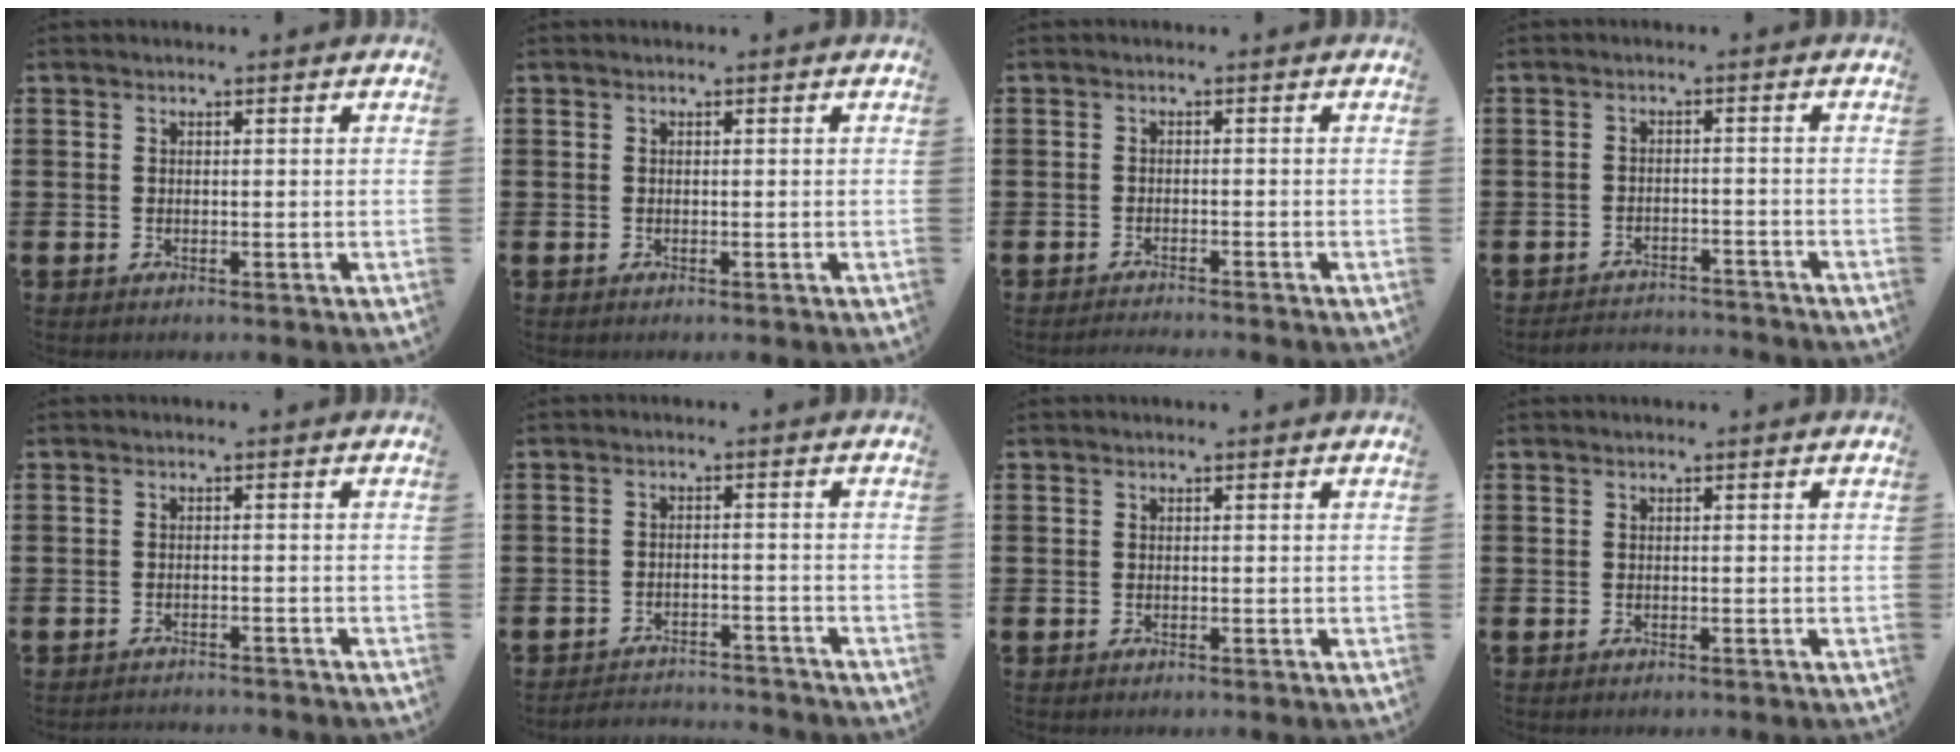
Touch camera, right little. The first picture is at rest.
{"total": 0.0}
{"total": 1.1, "force": [-1.1, -0.2, 0.1], "torque": [-0.002, 0.000, -0.022]}
{"total": 2.4, "force": [-2.4, 0.0, -0.1], "torque": [-0.005, 0.004, -0.052]}
{"total": 1.3, "force": [-1.3, 0.0, -0.1], "torque": [-0.002, 0.004, -0.028]}
{"total": 2.6, "force": [-2.6, 0.1, -0.1], "torque": [-0.004, 0.004, -0.057]}
{"total": 0.0}
{"total": 0.0}